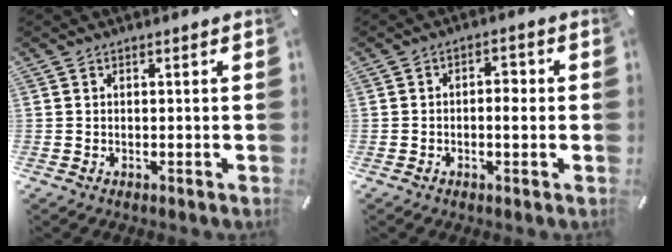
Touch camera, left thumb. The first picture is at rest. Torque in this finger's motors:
{"motor_torque": [0.05, 0.01, 0.15, 0.09, 0.01]}